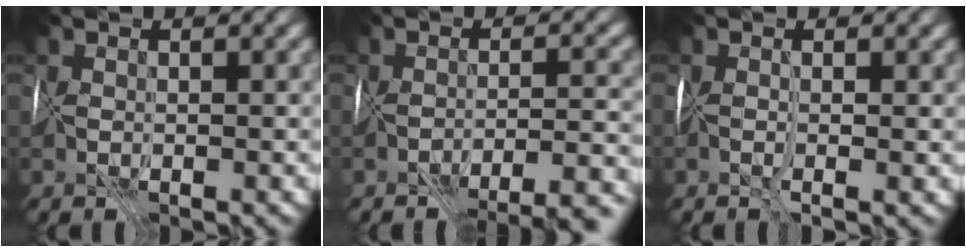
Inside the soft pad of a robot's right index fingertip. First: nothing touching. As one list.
[{"total": 8.7, "force": [-7.5, 1.9, 4.0], "torque": [-0.032, -0.001, -0.068]}, {"total": 1.6, "force": [-0.2, 0.1, 1.5], "torque": [-0.028, -0.005, -0.004]}]